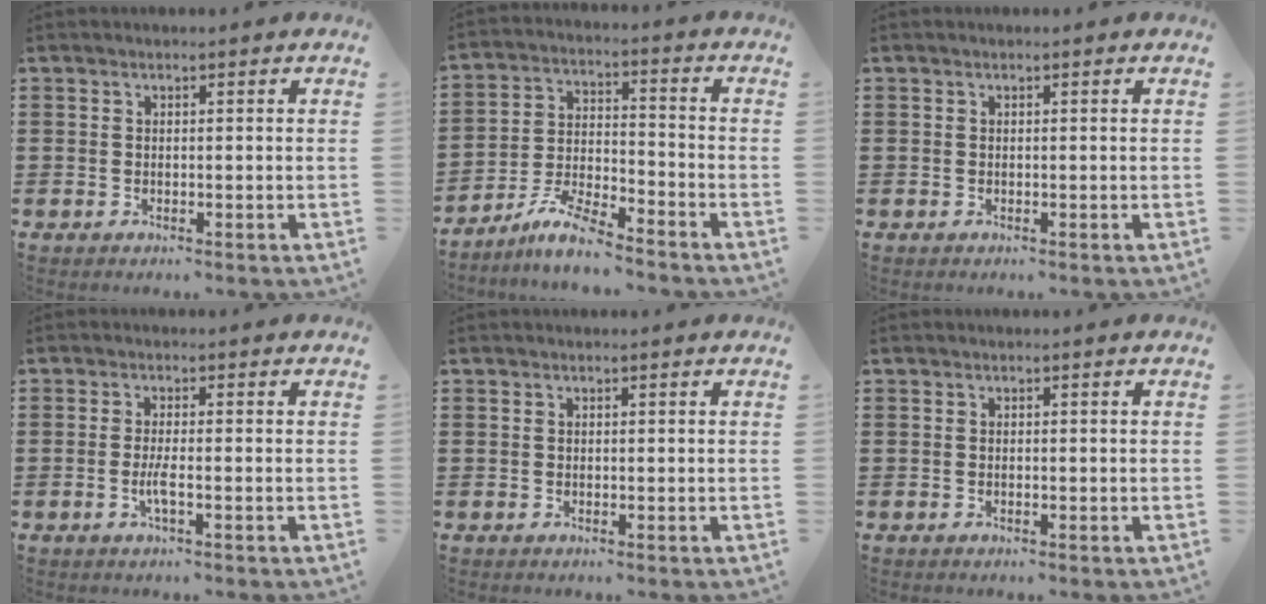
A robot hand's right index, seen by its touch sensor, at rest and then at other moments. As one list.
[{"total": 6.7, "force": [-6.0, 0.5, 2.9], "torque": [-0.076, -0.005, -0.120]}, {"total": 0.0}, {"total": 2.6, "force": [-0.9, 0.2, 2.5], "torque": [-0.058, -0.008, -0.020]}, {"total": 0.0}, {"total": 0.0}]